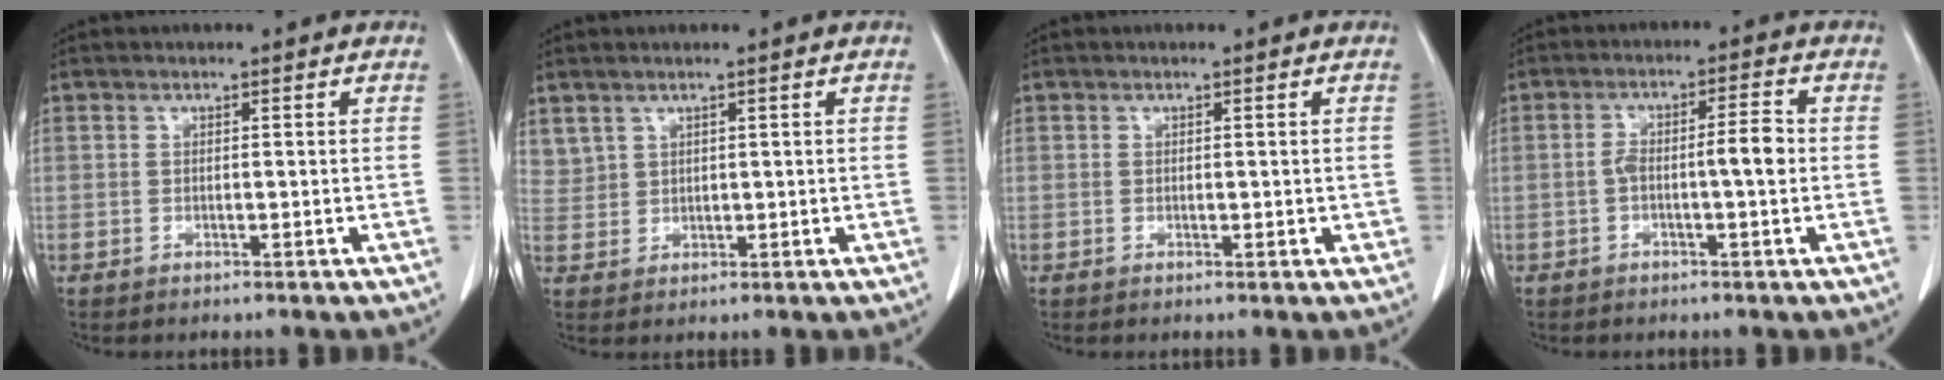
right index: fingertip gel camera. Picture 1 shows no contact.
{"total": 2.5, "force": [1.9, 1.7, 0.2], "torque": [0.003, 0.004, 0.041]}
{"total": 1.0, "force": [0.0, 0.6, 0.8], "torque": [-0.007, 0.000, 0.001]}
{"total": 4.9, "force": [-0.8, 0.6, 4.7], "torque": [-0.082, 0.018, -0.010]}